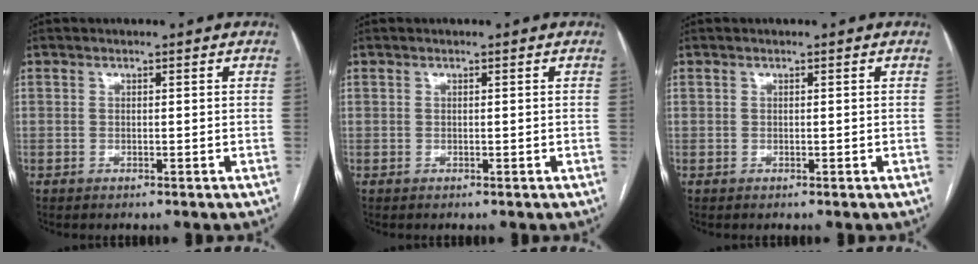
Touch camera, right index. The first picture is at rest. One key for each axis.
{"total": 0.0}
{"total": 0.0}